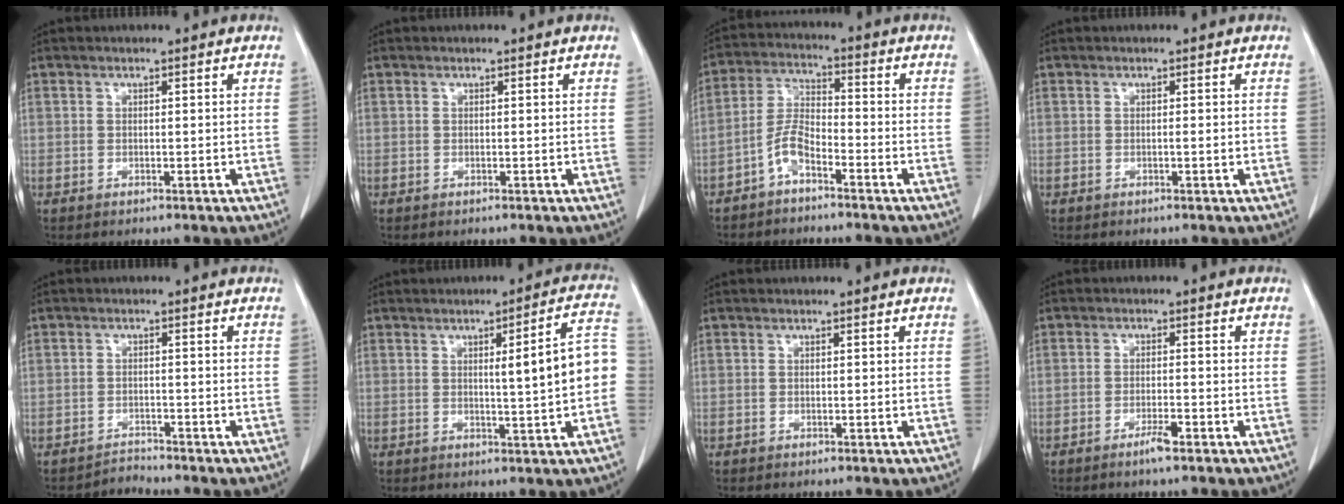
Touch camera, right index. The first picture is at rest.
{"total": 0.0}
{"total": 5.1, "force": [-3.4, 1.6, 3.5], "torque": [-0.080, 0.012, -0.070]}
{"total": 0.7, "force": [-0.2, 0.0, 0.6], "torque": [-0.008, 0.001, -0.002]}
{"total": 1.9, "force": [-1.6, 0.2, -1.1], "torque": [0.031, -0.007, -0.028]}
{"total": 9.3, "force": [-0.1, 0.1, 9.3], "torque": [-0.114, 0.016, -0.005]}
{"total": 0.0}
{"total": 2.5, "force": [-1.6, 0.1, 1.8], "torque": [-0.029, 0.001, -0.027]}